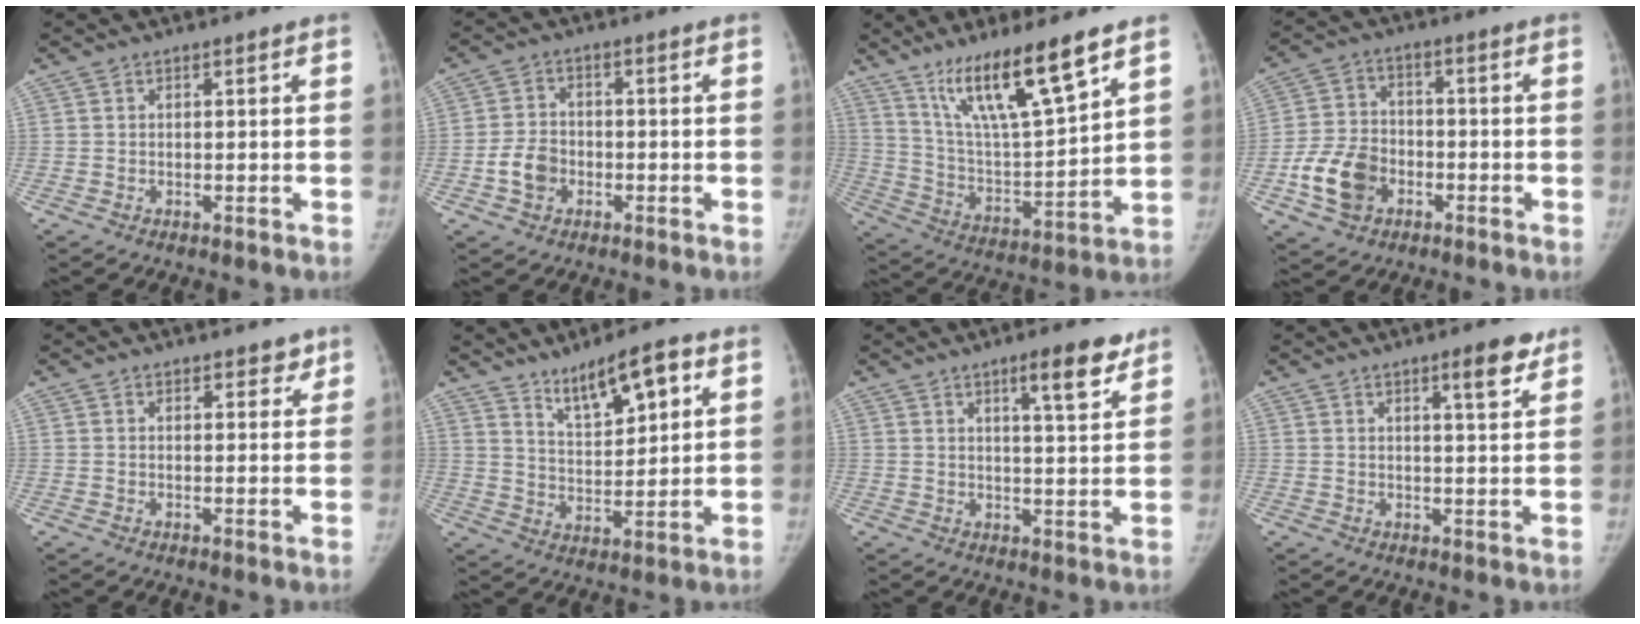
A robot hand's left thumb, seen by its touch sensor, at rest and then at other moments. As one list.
[{"total": 5.6, "force": [-1.9, 4.4, 2.8], "torque": [-0.040, 0.019, -0.037]}, {"total": 17.1, "force": [11.2, 2.7, 12.6], "torque": [-0.211, -0.060, 0.216]}, {"total": 10.6, "force": [-4.0, 7.9, 5.8], "torque": [-0.094, 0.020, -0.075]}, {"total": 2.5, "force": [1.9, 1.4, 0.9], "torque": [0.015, -0.009, 0.019]}, {"total": 10.2, "force": [5.8, 3.4, 7.7], "torque": [-0.110, -0.028, 0.106]}, {"total": 7.6, "force": [4.9, 1.5, 5.6], "torque": [-0.072, -0.030, 0.072]}, {"total": 5.6, "force": [3.6, 1.1, 4.2], "torque": [-0.049, -0.022, 0.049]}]